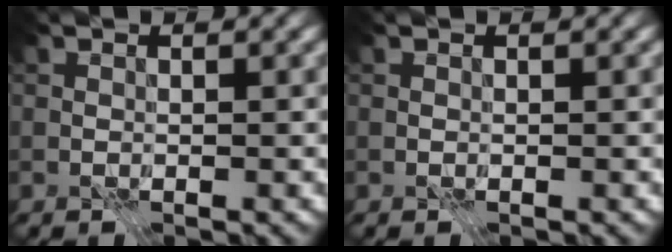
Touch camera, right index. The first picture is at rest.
{"total": 0.0}